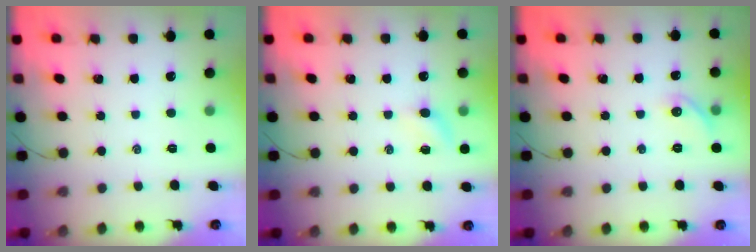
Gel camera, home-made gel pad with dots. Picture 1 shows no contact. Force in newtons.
{"total": 4.7, "press": 4.5, "slide": 1.3}
{"total": 5.8, "press": 5.6, "slide": 1.2}